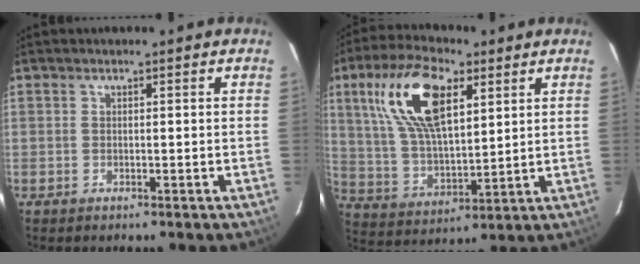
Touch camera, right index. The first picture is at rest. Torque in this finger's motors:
{"motor_torque": [0.80, 0.15, 0.75, 0.13]}